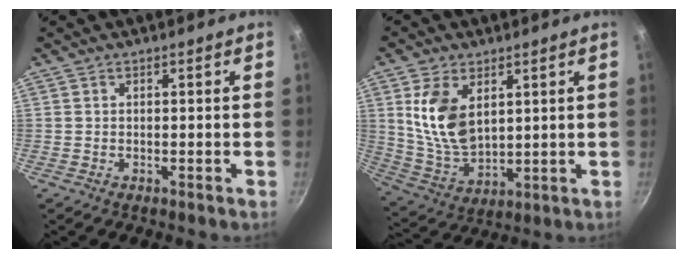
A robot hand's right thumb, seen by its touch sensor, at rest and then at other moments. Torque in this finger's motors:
{"motor_torque": [0.13, 0.16, 0.84, -0.34, 0.12]}